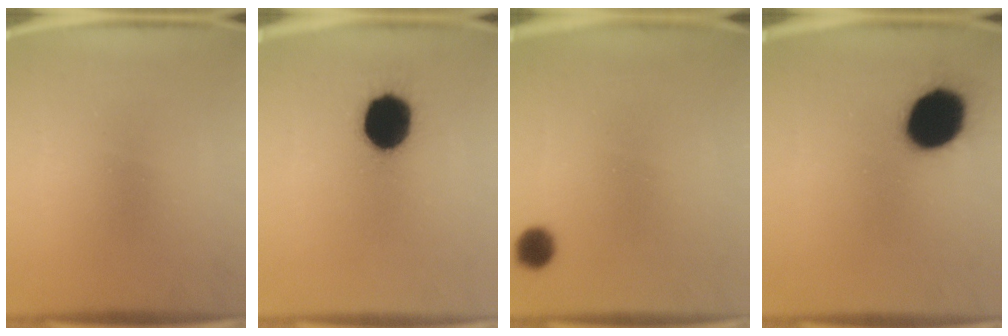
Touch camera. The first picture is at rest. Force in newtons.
{"total": 16.2}
{"total": 5.0}
{"total": 18.7}